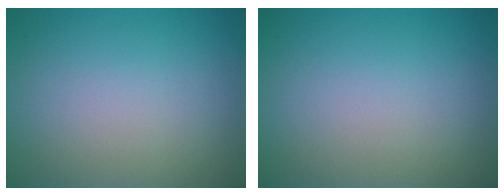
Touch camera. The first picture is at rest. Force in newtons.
{"total": 0.0}